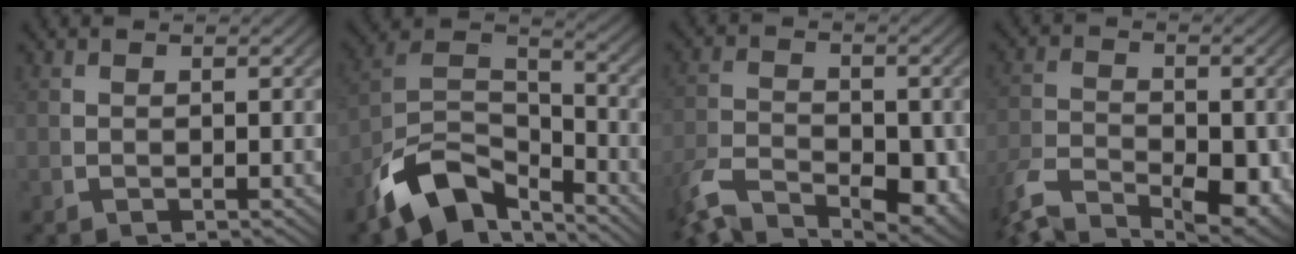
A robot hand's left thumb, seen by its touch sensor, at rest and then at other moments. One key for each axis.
{"total": 11.0, "fx": -3.5, "fy": 7.3, "fz": 7.4, "tx": -0.163, "ty": -0.043, "tz": -0.046}
{"total": 6.8, "fx": -3.9, "fy": 3.5, "fz": 4.3, "tx": -0.072, "ty": -0.036, "tz": -0.060}
{"total": 7.5, "fx": -4.3, "fy": 3.8, "fz": 4.9, "tx": -0.086, "ty": -0.043, "tz": -0.061}